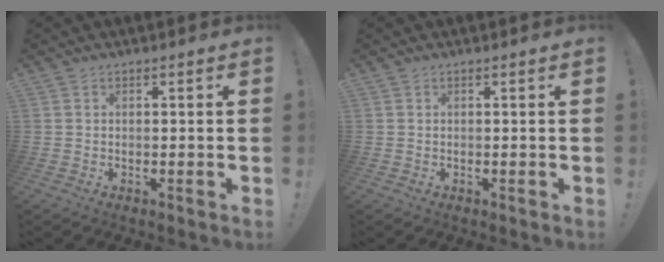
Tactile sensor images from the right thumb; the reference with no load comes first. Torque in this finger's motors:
{"motor_torque": [-0.29, -0.43, 0.13, -0.03, 0.06]}